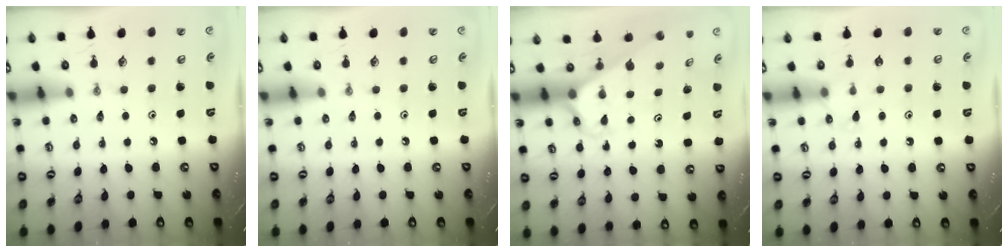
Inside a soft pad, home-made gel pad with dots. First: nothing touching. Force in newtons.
{"total": 0.0}
{"total": 2.6, "press": 2.6, "slide": 0.2}
{"total": 4.4, "press": 4.4, "slide": 0.4}